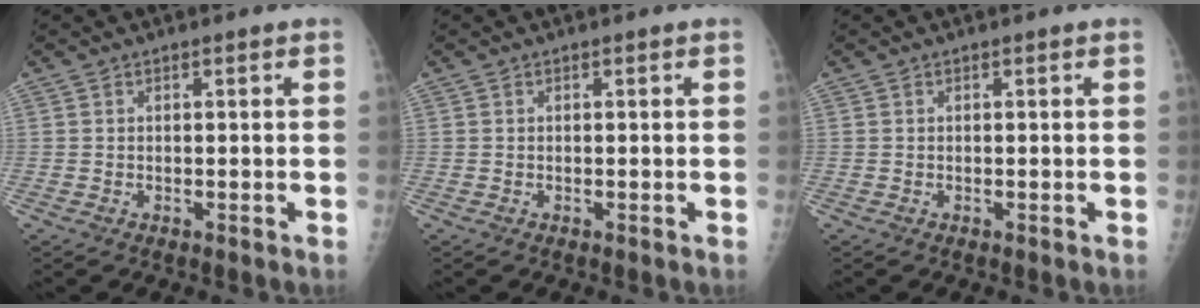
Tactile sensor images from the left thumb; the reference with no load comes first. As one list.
[{"total": 0.0}, {"total": 0.0}]